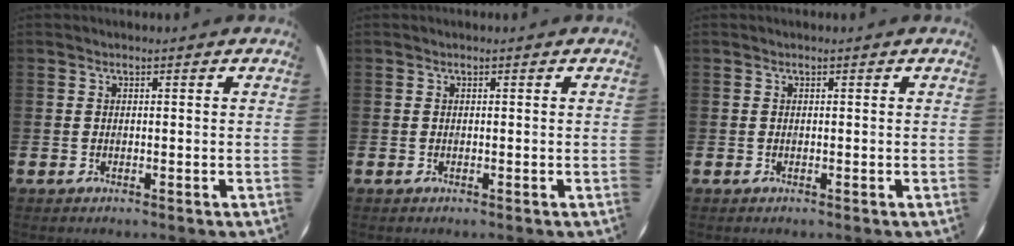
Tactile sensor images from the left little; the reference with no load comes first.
{"total": 0.0}
{"total": 0.0}